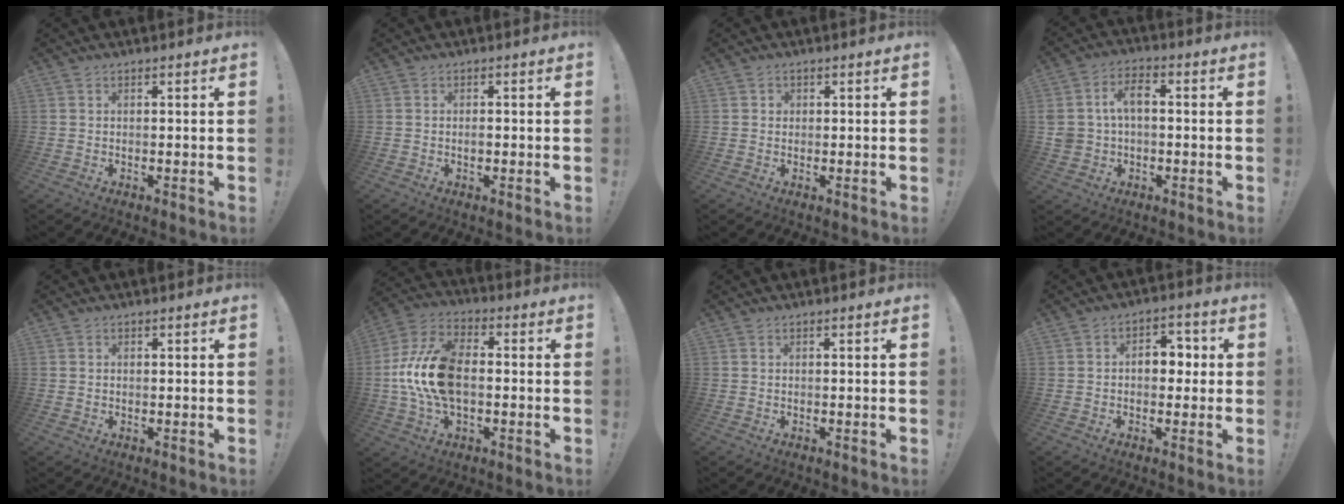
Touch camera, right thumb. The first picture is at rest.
{"total": 1.0, "force": [-0.3, 0.6, 0.7], "torque": [-0.005, -0.001, -0.007]}
{"total": 1.3, "force": [0.1, 1.2, 0.4], "torque": [-0.005, 0.004, 0.000]}
{"total": 8.0, "force": [0.5, 5.8, 5.5], "torque": [-0.104, 0.008, 0.008]}
{"total": 0.6, "force": [0.3, 0.5, 0.0], "torque": [0.008, -0.001, 0.005]}
{"total": 17.2, "force": [-1.0, 10.5, 13.5], "torque": [-0.264, 0.013, -0.014]}
{"total": 0.0}
{"total": 7.9, "force": [0.3, 5.4, 5.8], "torque": [-0.075, 0.011, 0.004]}